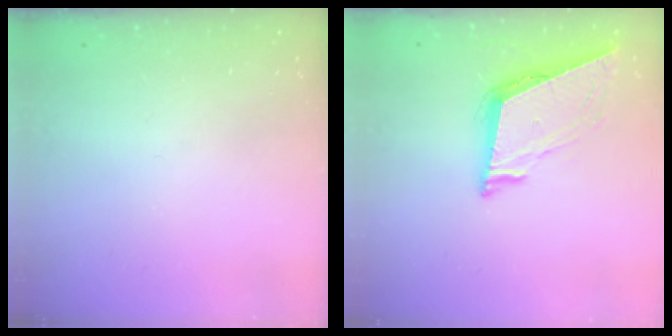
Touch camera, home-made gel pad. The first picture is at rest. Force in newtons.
{"total": 8.9, "press": 8.5, "slide": 2.7}